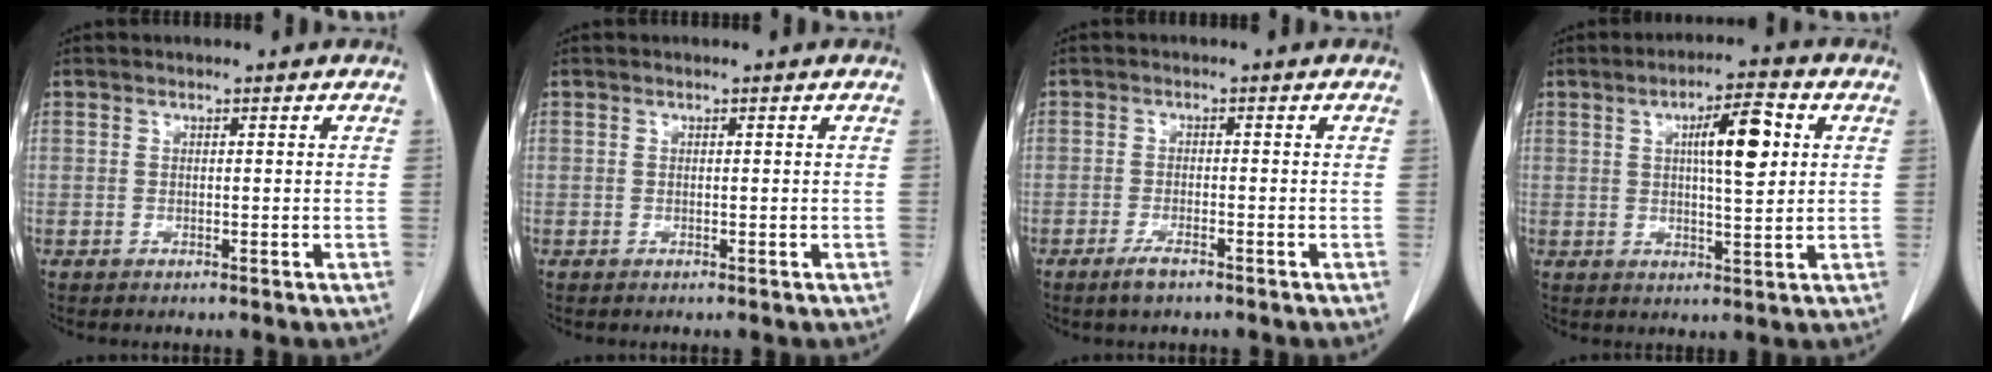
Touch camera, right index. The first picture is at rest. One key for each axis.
{"total": 0.0}
{"total": 2.6, "fx": -1.9, "fy": 0.5, "fz": 1.7, "tx": -0.038, "ty": -0.003, "tz": -0.034}
{"total": 8.1, "fx": 2.1, "fy": 1.5, "fz": 7.7, "tx": -0.122, "ty": 0.009, "tz": 0.035}